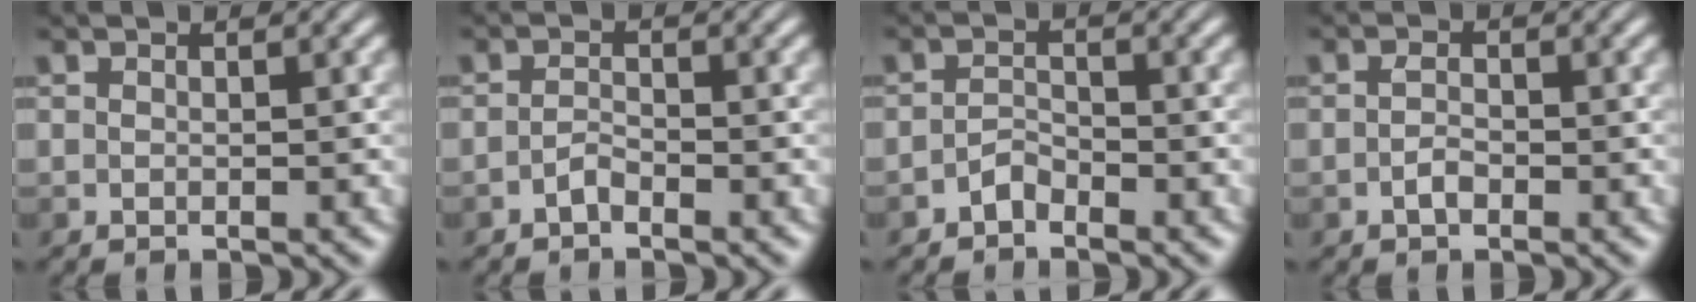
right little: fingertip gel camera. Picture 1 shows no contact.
{"total": 2.2, "force": [-2.1, 0.2, 0.7], "torque": [-0.017, 0.001, -0.044]}
{"total": 2.5, "force": [-2.4, 0.4, 0.4], "torque": [-0.009, 0.002, -0.051]}
{"total": 2.2, "force": [-1.5, 0.9, 1.3], "torque": [-0.029, 0.001, -0.031]}